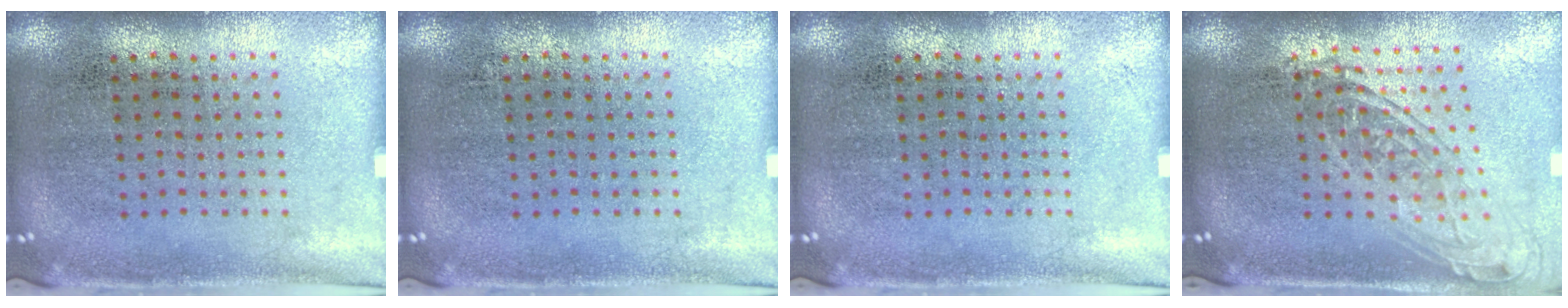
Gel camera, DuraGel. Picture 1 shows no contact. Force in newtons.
{"total": 0.0}
{"total": 0.0}
{"total": 1.8, "press": 1.4, "slide": 1.1}